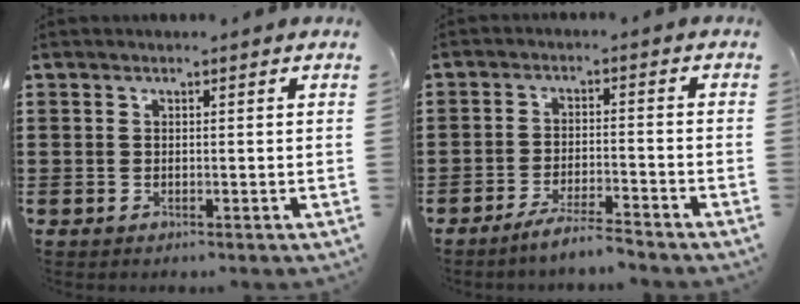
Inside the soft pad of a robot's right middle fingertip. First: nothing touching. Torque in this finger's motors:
{"motor_torque": [1.02, -0.82, 0.09, 0.11]}